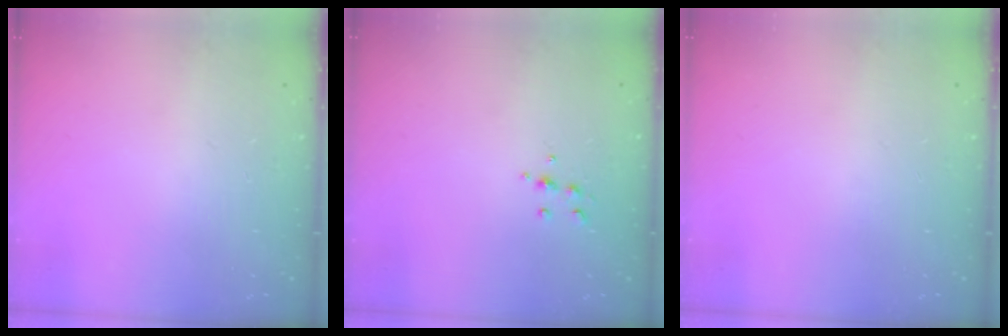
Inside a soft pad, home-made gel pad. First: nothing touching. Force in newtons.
{"total": 5.8, "press": 5.7, "slide": 0.8}
{"total": 0.0}